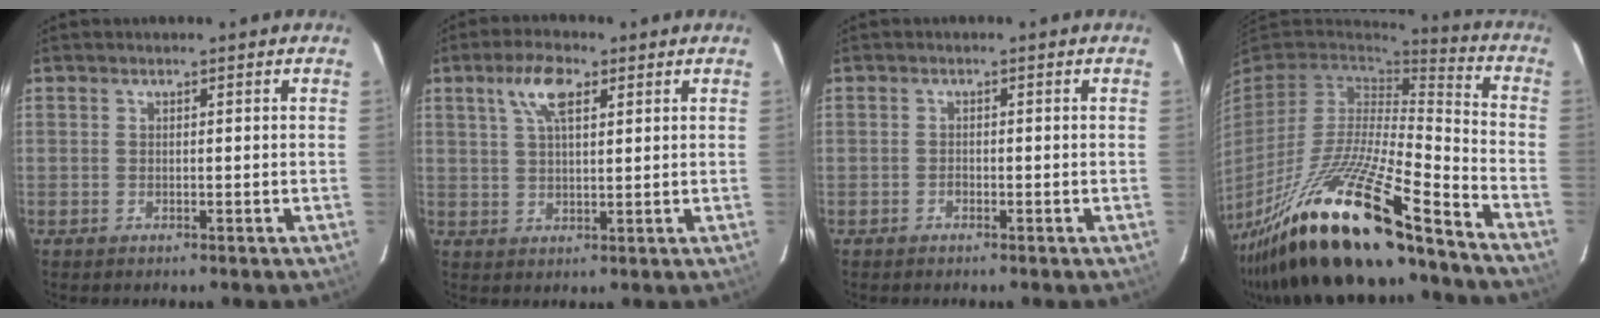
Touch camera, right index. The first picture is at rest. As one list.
[{"total": 6.3, "force": [3.0, 2.5, 5.0], "torque": [-0.094, 0.014, 0.055]}, {"total": 0.7, "force": [-0.5, 0.4, 0.1], "torque": [-0.003, 0.002, -0.010]}, {"total": 27.1, "force": [-19.8, 3.8, 18.1], "torque": [-0.338, -0.054, -0.343]}]